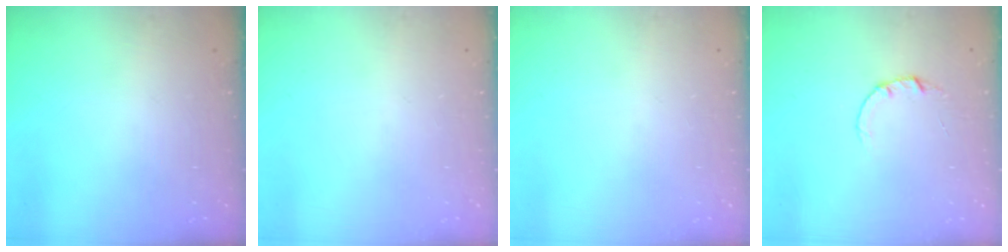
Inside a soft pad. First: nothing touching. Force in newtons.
{"total": 0.0}
{"total": 0.0}
{"total": 2.0, "press": 2.0, "slide": 0.2}